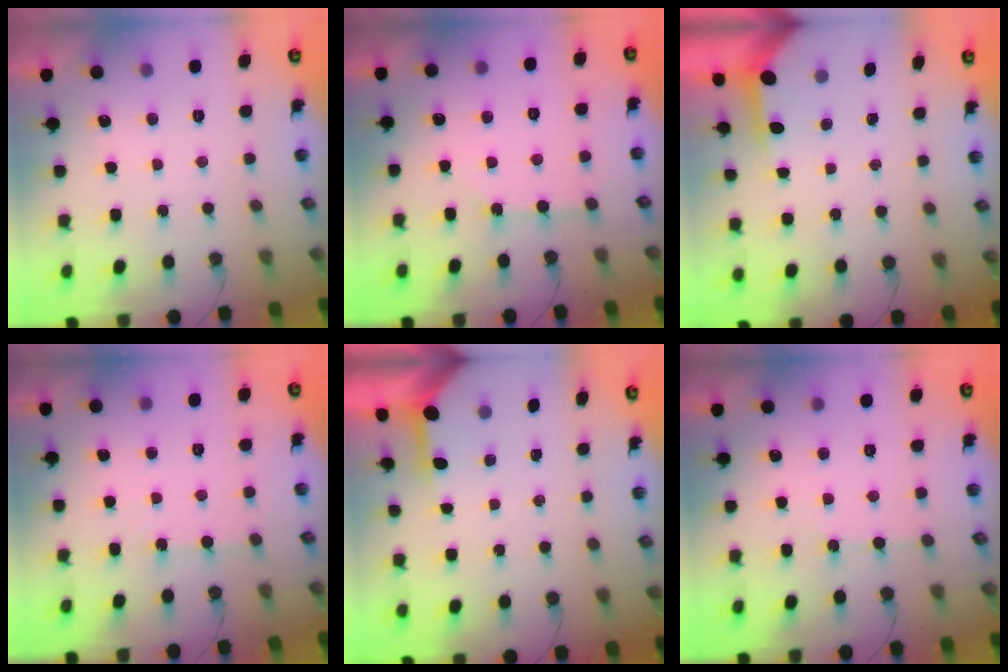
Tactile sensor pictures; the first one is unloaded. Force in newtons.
{"total": 1.7, "press": 1.7, "slide": 0.3}
{"total": 4.0, "press": 4.0, "slide": 0.3}
{"total": 2.9, "press": 2.9, "slide": 0.5}
{"total": 3.5, "press": 3.5, "slide": 0.4}
{"total": 2.9, "press": 2.8, "slide": 0.5}